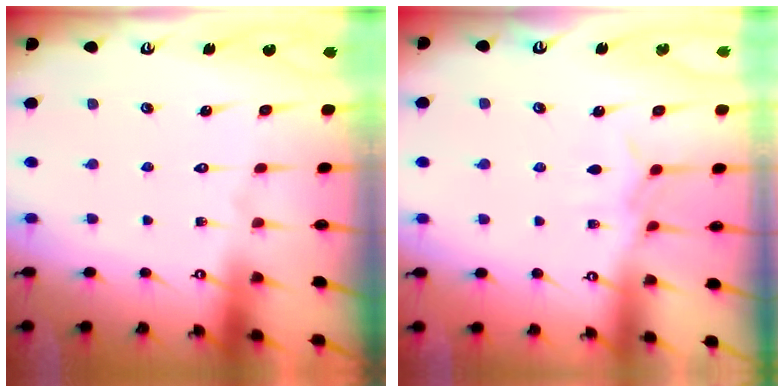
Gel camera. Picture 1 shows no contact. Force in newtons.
{"total": 5.4, "press": 5.4, "slide": 0.6}